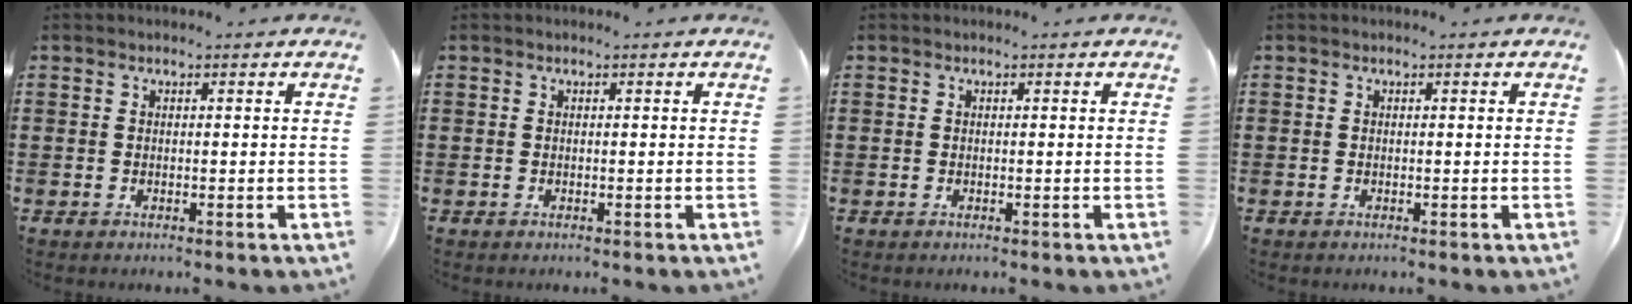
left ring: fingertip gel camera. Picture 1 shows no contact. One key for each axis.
{"total": 0.0}
{"total": 0.0}
{"total": 0.0}